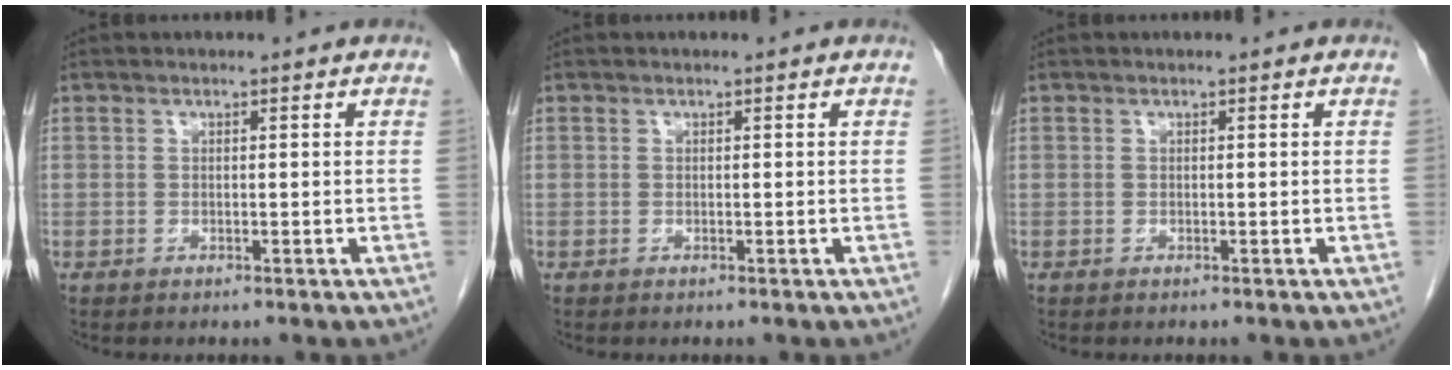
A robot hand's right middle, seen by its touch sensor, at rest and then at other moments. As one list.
[{"total": 0.0}, {"total": 0.0}]